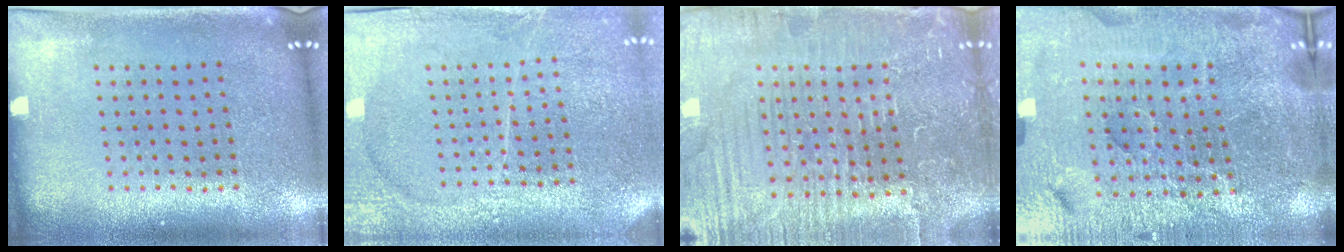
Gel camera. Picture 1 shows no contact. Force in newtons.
{"total": 3.6, "press": 3.3, "slide": 1.6}
{"total": 5.4, "press": 5.0, "slide": 1.9}
{"total": 5.7, "press": 5.2, "slide": 2.2}